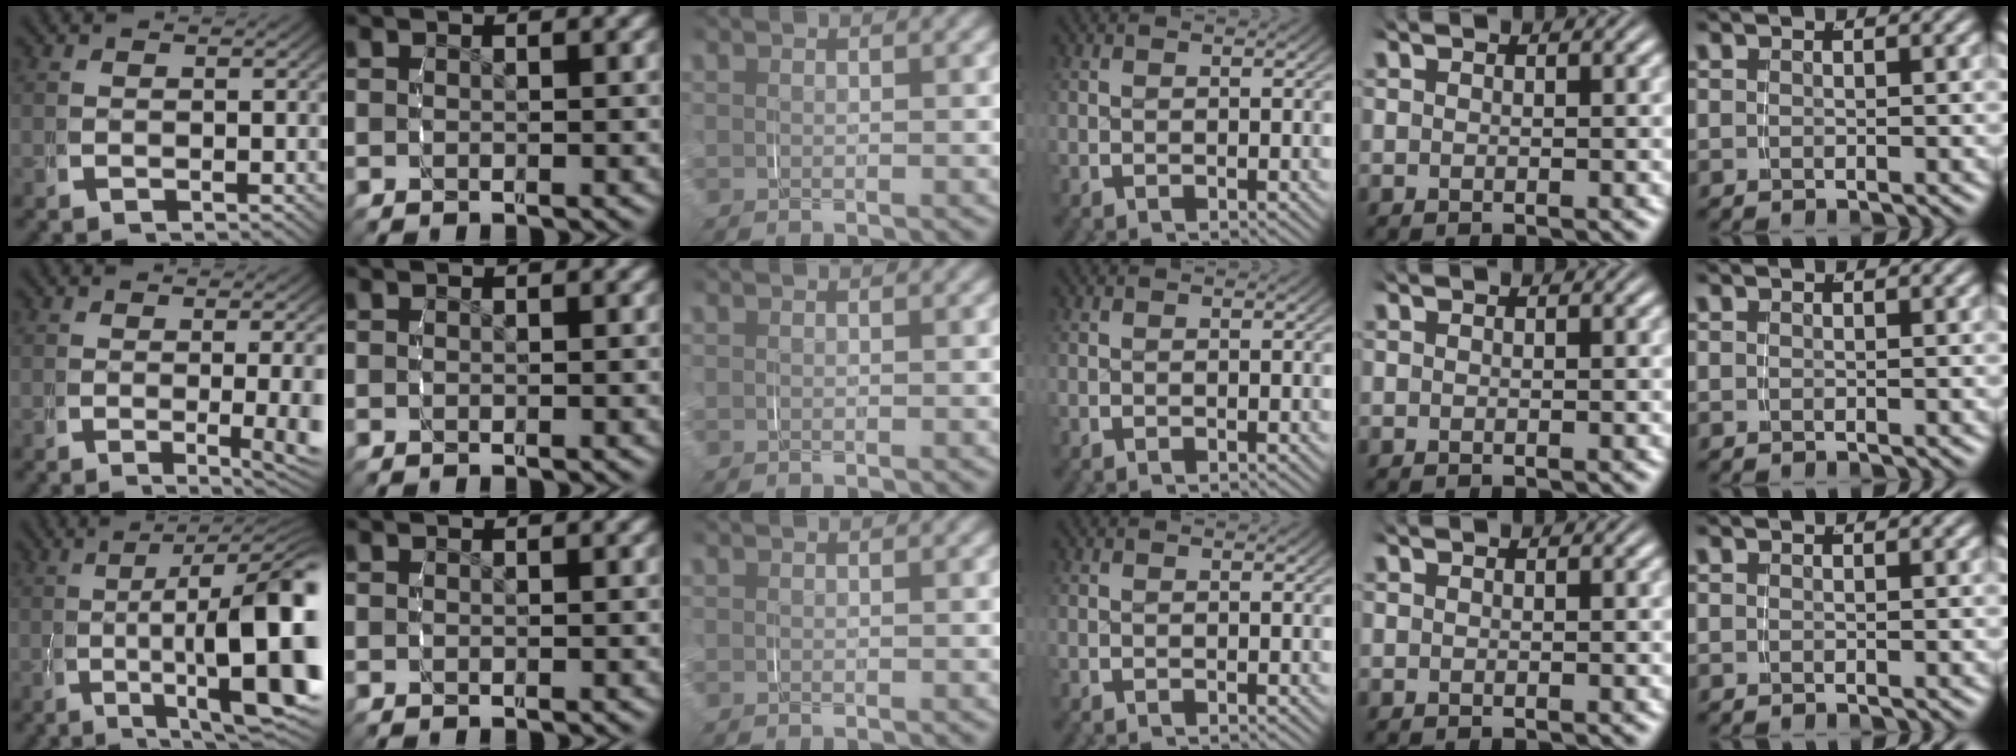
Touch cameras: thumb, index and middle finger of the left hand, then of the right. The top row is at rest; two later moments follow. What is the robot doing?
{"motion": "grasp_and_lifting", "object": "pencil case"}